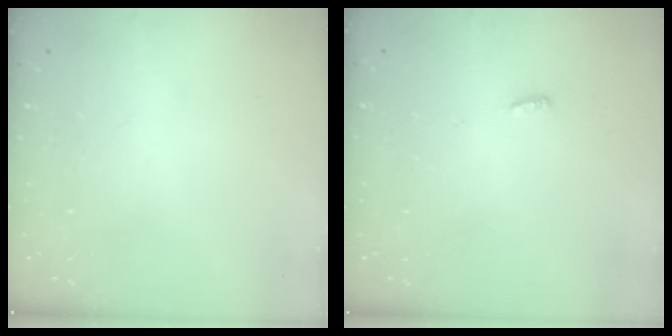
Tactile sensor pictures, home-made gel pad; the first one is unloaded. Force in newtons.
{"total": 3.0, "press": 2.9, "slide": 0.8}